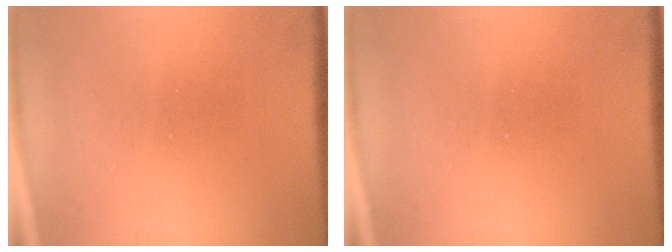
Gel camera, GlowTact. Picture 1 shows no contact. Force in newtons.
{"total": 0.0}